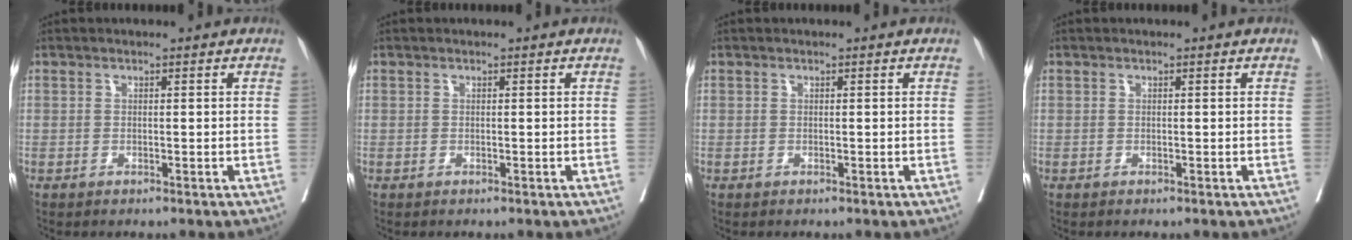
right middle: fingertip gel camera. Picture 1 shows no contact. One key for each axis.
{"total": 0.0}
{"total": 0.0}
{"total": 0.0}